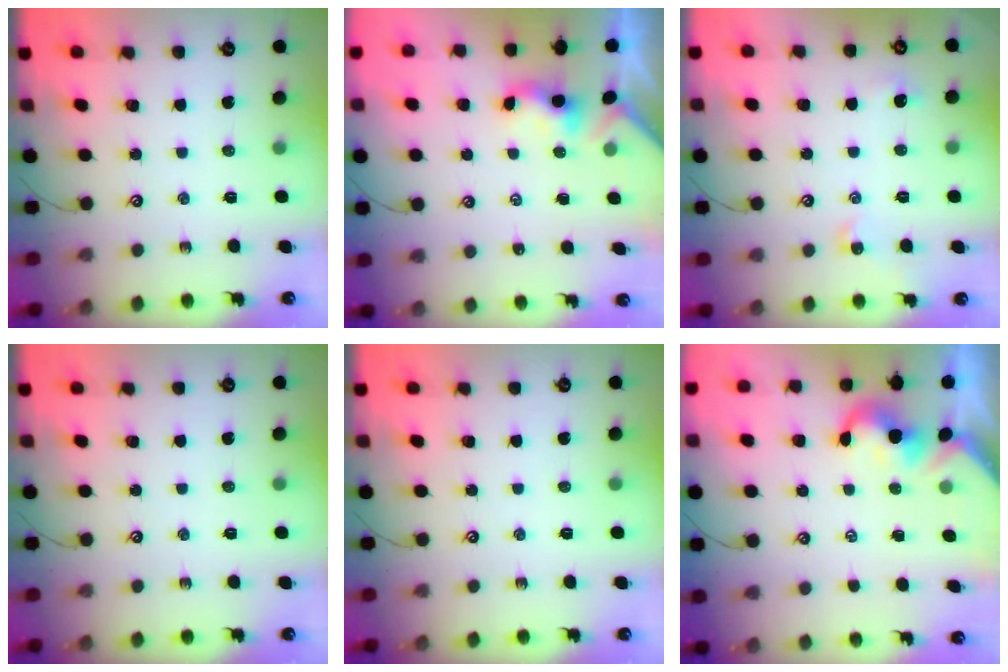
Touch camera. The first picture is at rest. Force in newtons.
{"total": 1.1, "press": 1.0, "slide": 0.4}
{"total": 2.1, "press": 2.0, "slide": 0.6}
{"total": 0.0}
{"total": 0.0}
{"total": 0.0}